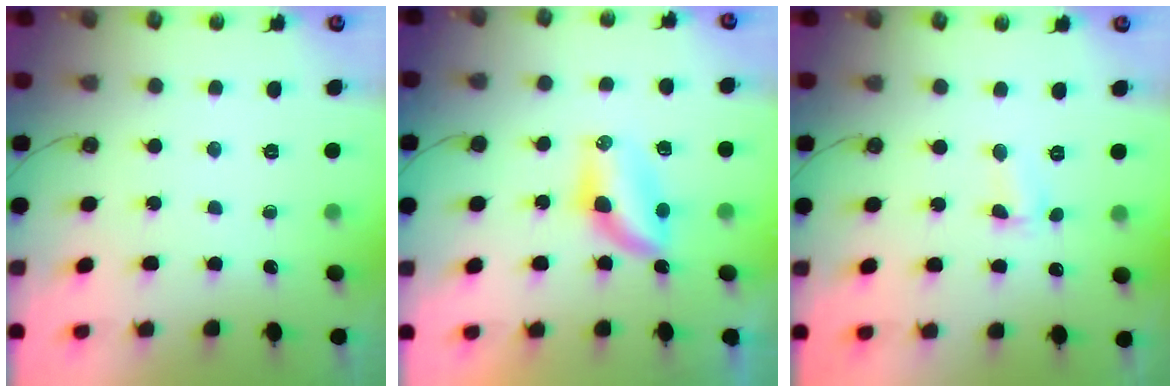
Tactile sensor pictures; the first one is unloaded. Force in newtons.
{"total": 8.0, "press": 7.3, "slide": 3.2}
{"total": 2.4, "press": 2.4, "slide": 0.6}